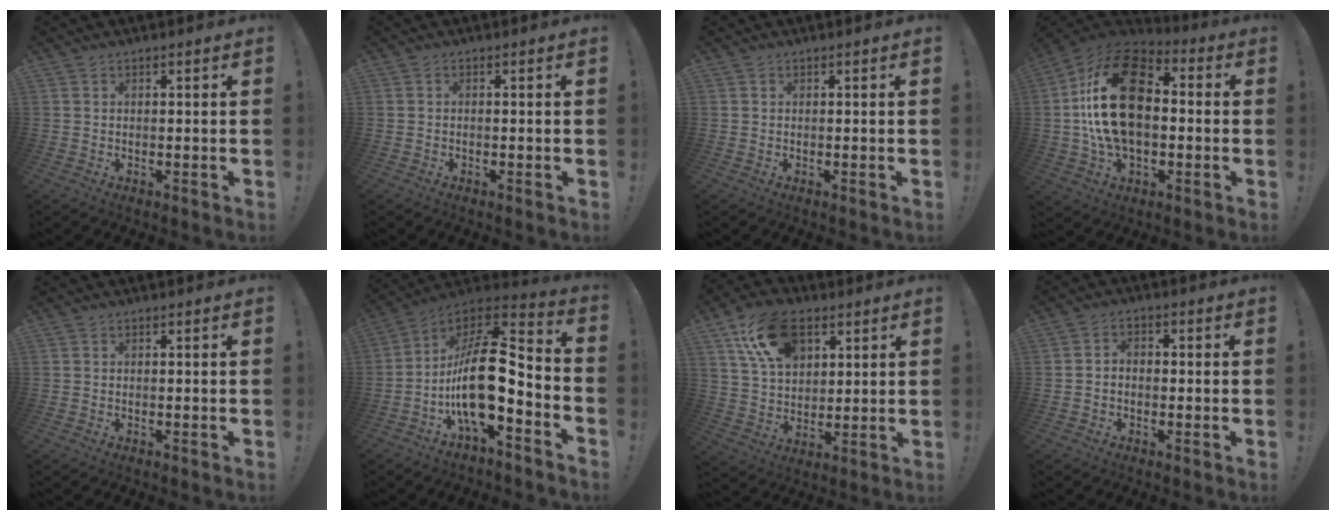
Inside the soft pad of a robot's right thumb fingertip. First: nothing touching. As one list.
[{"total": 0.6, "force": [-0.4, 0.3, 0.3], "torque": [-0.013, 0.004, -0.006]}, {"total": 0.0}, {"total": 26.2, "force": [2.5, 16.1, 20.6], "torque": [-0.386, 0.018, 0.046]}, {"total": 0.0}, {"total": 19.2, "force": [-3.9, 7.8, 17.1], "torque": [-0.334, 0.015, -0.063]}, {"total": 16.8, "force": [8.6, 10.5, 9.8], "torque": [-0.159, -0.024, 0.160]}, {"total": 2.9, "force": [-1.5, 1.9, 1.5], "torque": [-0.030, 0.013, -0.026]}]